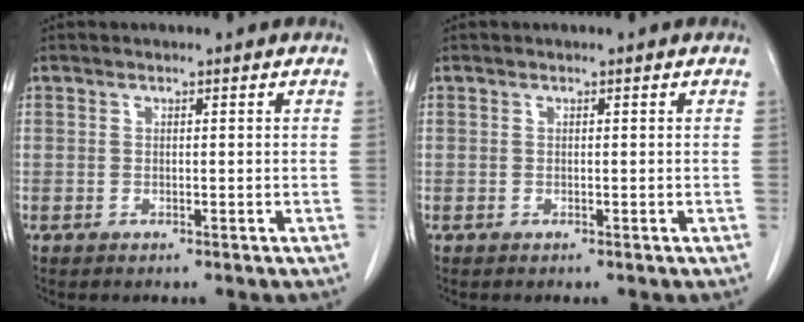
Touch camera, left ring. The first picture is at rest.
{"total": 0.0}